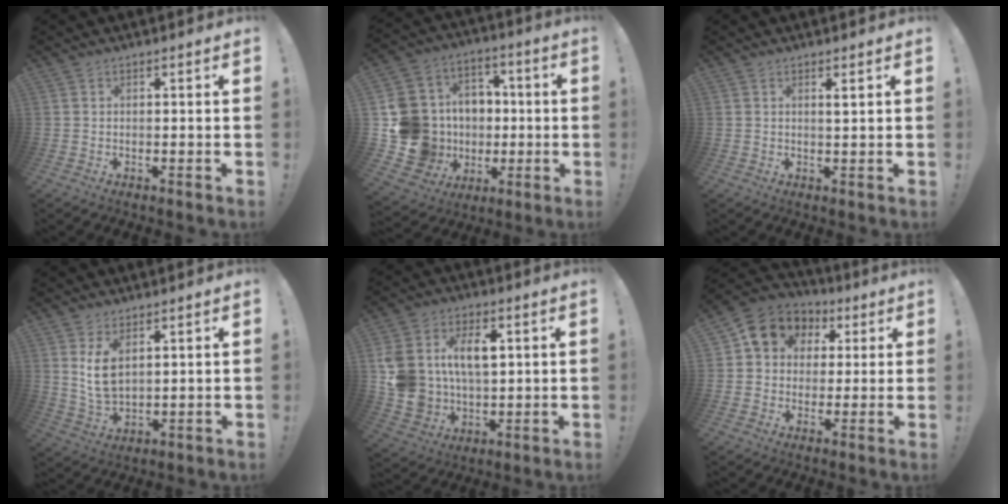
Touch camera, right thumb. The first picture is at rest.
{"total": 20.1, "force": [-2.1, 18.4, 7.8], "torque": [-0.147, 0.016, 0.018]}
{"total": 1.5, "force": [0.7, -0.1, 1.3], "torque": [-0.015, -0.008, 0.008]}
{"total": 8.0, "force": [3.1, 4.5, 5.8], "torque": [-0.118, -0.013, 0.054]}
{"total": 15.2, "force": [3.9, 11.3, 9.5], "torque": [-0.173, -0.015, 0.077]}
{"total": 10.2, "force": [3.2, 8.8, 4.1], "torque": [-0.050, -0.013, 0.064]}